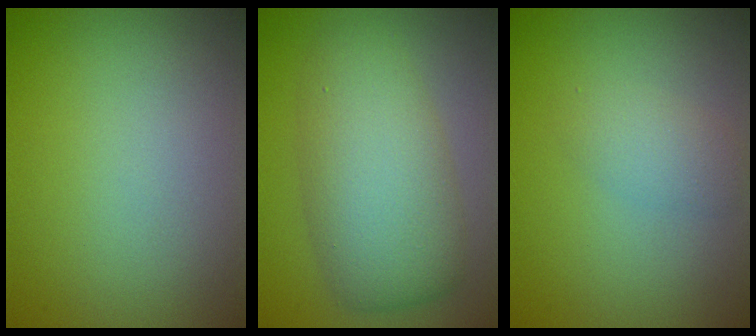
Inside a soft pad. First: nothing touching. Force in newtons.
{"total": 6.7, "press": 6.7, "slide": 0.0}
{"total": 1.8, "press": 1.8, "slide": 0.1}